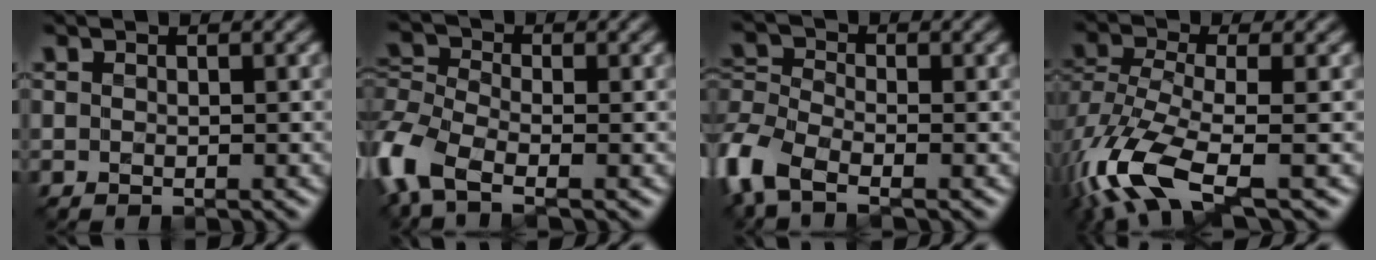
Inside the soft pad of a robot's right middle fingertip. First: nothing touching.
{"total": 7.1, "force": [-3.5, 3.6, 5.0], "torque": [-0.132, -0.009, -0.088]}
{"total": 6.3, "force": [-3.7, 3.1, 4.1], "torque": [-0.106, -0.008, -0.091]}
{"total": 9.2, "force": [-4.4, 3.4, 7.3], "torque": [-0.170, -0.012, -0.093]}